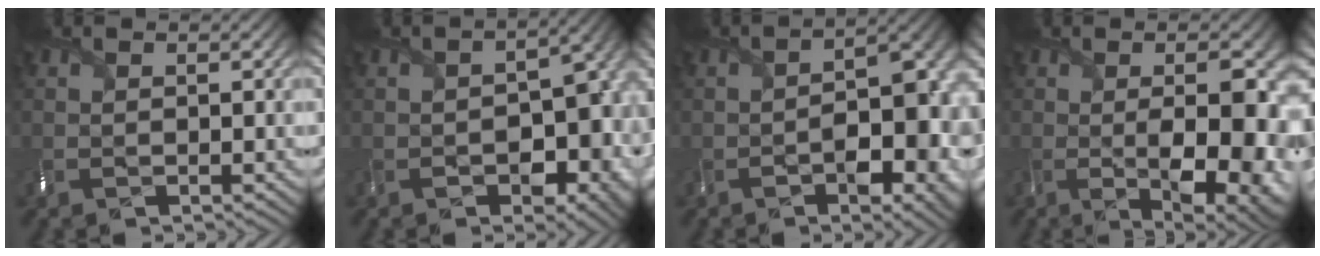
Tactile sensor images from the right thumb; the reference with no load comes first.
{"total": 9.7, "force": [-2.8, 6.1, 7.1], "torque": [-0.095, -0.029, -0.027]}
{"total": 10.8, "force": [-3.7, 5.3, 8.7], "torque": [-0.121, -0.017, -0.054]}
{"total": 12.0, "force": [-1.7, 5.2, 10.7], "torque": [-0.134, -0.018, -0.018]}